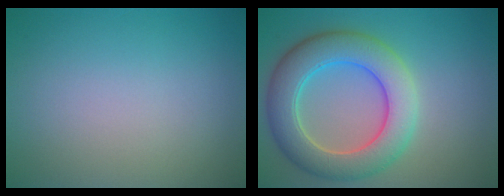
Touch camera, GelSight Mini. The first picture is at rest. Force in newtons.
{"total": 7.5, "press": 7.5, "slide": 0.3}